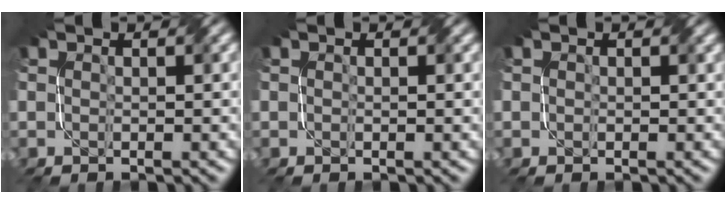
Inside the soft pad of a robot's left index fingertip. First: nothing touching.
{"total": 0.0}
{"total": 1.0, "force": [0.6, 0.8, 0.2], "torque": [-0.001, -0.001, 0.001]}